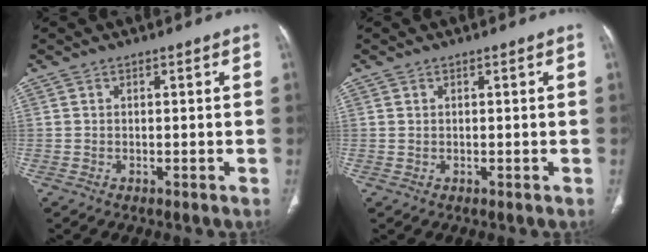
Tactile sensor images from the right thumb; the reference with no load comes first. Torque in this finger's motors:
{"motor_torque": [-0.24, -0.13, -0.26, 0.12, -0.08]}